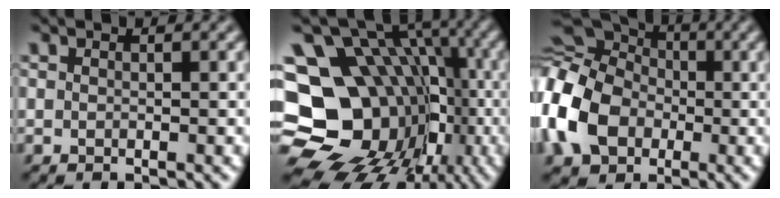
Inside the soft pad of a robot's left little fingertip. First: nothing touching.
{"total": 17.6, "force": [-3.5, 14.4, 9.6], "torque": [-0.165, 0.007, -0.058]}
{"total": 14.2, "force": [-1.9, 11.6, 8.1], "torque": [-0.187, -0.014, -0.073]}